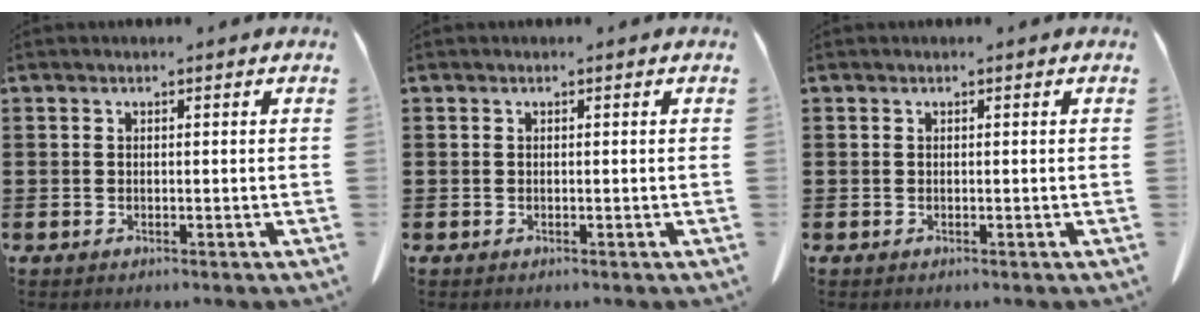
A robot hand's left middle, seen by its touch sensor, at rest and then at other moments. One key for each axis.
{"total": 0.0}
{"total": 0.0}